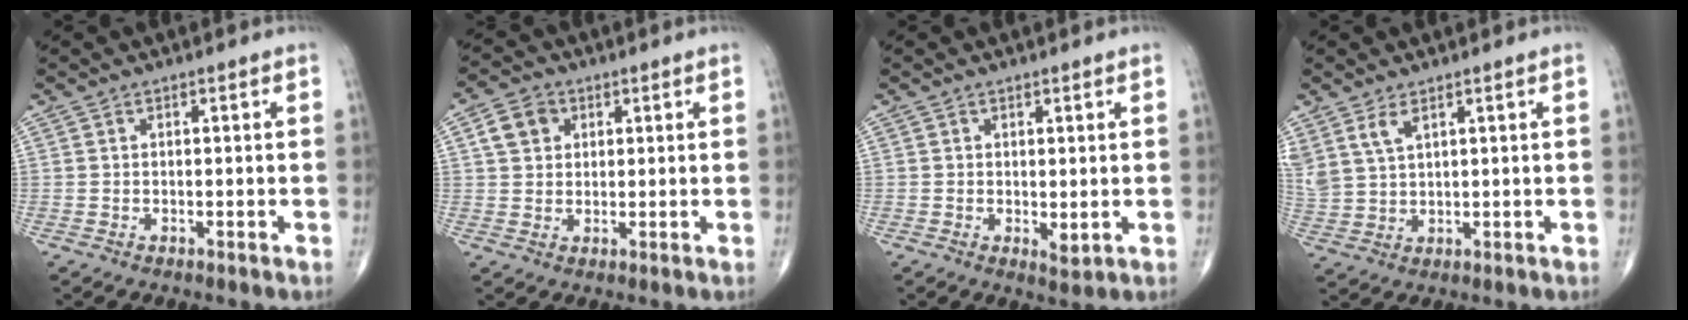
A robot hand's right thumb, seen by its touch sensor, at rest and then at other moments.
{"total": 5.5, "force": [1.8, 4.4, 2.7], "torque": [-0.033, 0.002, 0.030]}
{"total": 2.0, "force": [0.0, 0.8, 1.9], "torque": [-0.027, -0.008, 0.002]}
{"total": 5.7, "force": [3.4, 2.7, 3.7], "torque": [-0.079, -0.009, 0.080]}